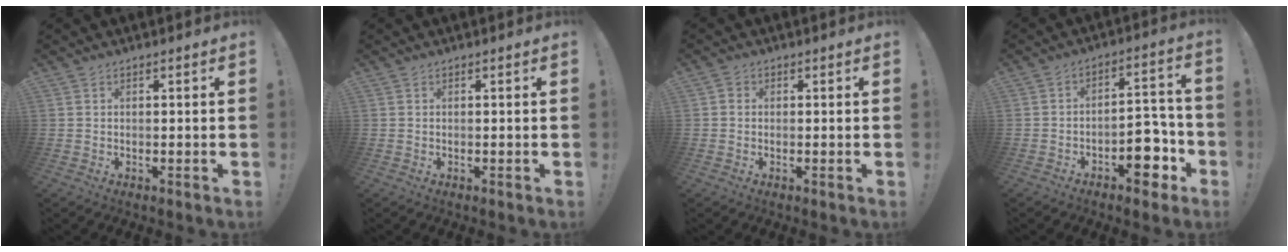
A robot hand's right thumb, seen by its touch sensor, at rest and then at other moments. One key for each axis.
{"total": 0.0}
{"total": 1.2, "fx": -0.1, "fy": 1.2, "fz": 0.3, "tx": 0.000, "ty": 0.001, "tz": -0.003}
{"total": 11.3, "fx": -5.5, "fy": 6.3, "fz": 7.6, "tx": -0.068, "ty": 0.039, "tz": -0.092}